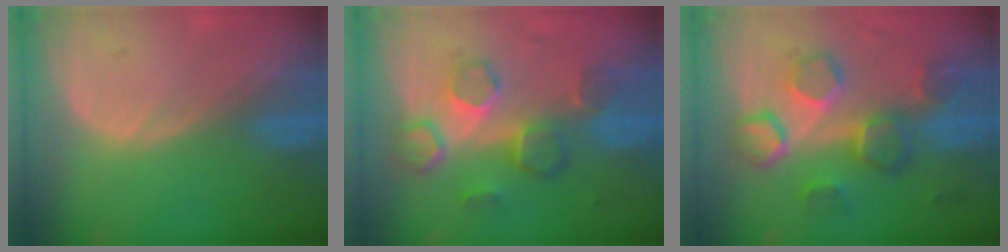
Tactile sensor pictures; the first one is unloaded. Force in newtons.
{"total": 8.6, "press": 7.5, "slide": 4.2}
{"total": 8.7, "press": 8.4, "slide": 2.0}